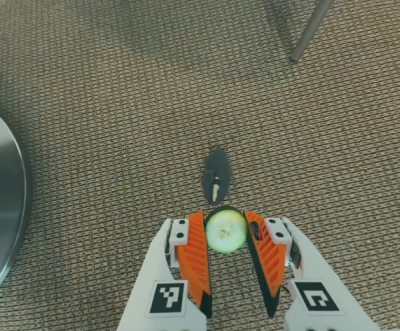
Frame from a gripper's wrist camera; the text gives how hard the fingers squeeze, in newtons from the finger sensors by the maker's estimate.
{"total": 8.4, "left": 8.3, "right": 8.5}